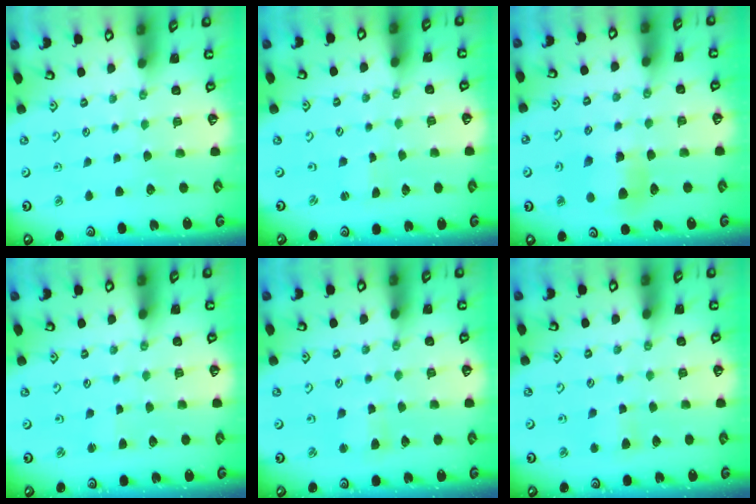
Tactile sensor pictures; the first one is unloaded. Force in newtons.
{"total": 1.1, "press": 1.1, "slide": 0.2}
{"total": 6.6, "press": 6.6, "slide": 0.8}
{"total": 1.3, "press": 1.3, "slide": 0.2}
{"total": 3.6, "press": 3.6, "slide": 0.3}
{"total": 3.9, "press": 3.8, "slide": 0.7}